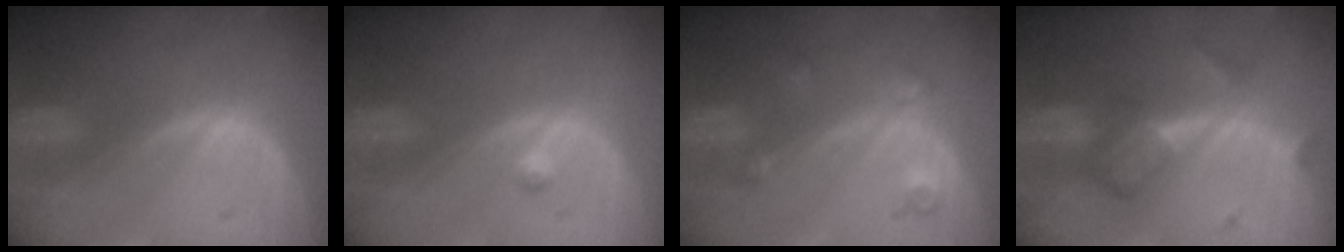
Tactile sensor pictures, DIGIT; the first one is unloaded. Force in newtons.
{"total": 0.8, "press": 0.8, "slide": 0.1}
{"total": 3.4, "press": 3.1, "slide": 1.5}
{"total": 5.6, "press": 5.4, "slide": 1.2}